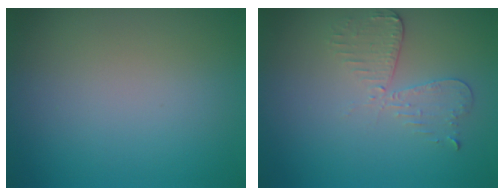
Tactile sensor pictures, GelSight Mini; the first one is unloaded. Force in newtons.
{"total": 3.0, "press": 2.6, "slide": 1.5}